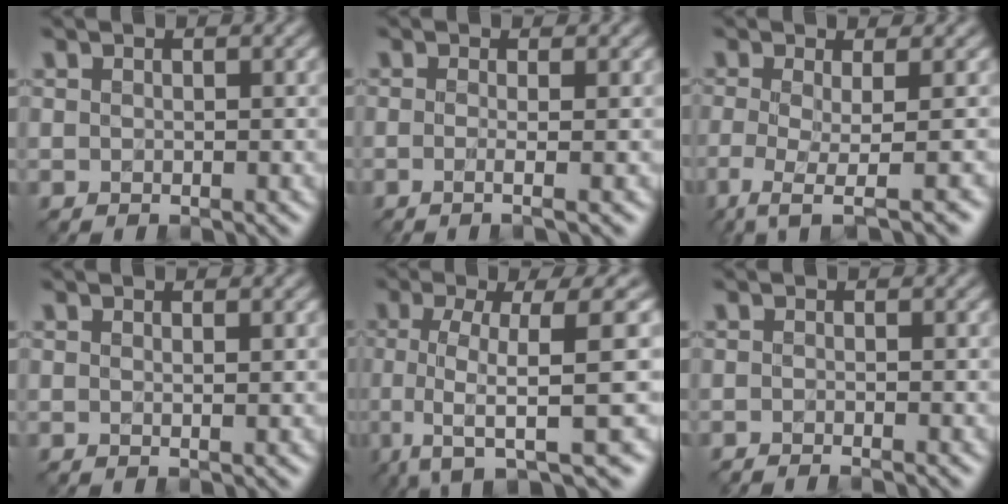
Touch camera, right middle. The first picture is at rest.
{"total": 2.8, "force": [-0.2, 1.1, 2.5], "torque": [-0.029, -0.003, -0.025]}
{"total": 4.6, "force": [-1.8, 0.9, 4.1], "torque": [-0.070, -0.011, -0.045]}
{"total": 0.8, "force": [0.2, 0.2, 0.8], "torque": [-0.007, 0.000, 0.002]}
{"total": 10.1, "force": [-1.7, 2.6, 9.6], "torque": [-0.122, 0.002, -0.038]}
{"total": 1.3, "force": [-0.8, 0.3, 0.9], "torque": [-0.004, -0.007, -0.021]}